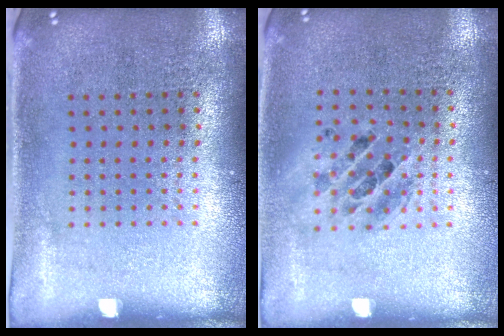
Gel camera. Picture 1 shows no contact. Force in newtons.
{"total": 1.3, "press": 1.2, "slide": 0.5}